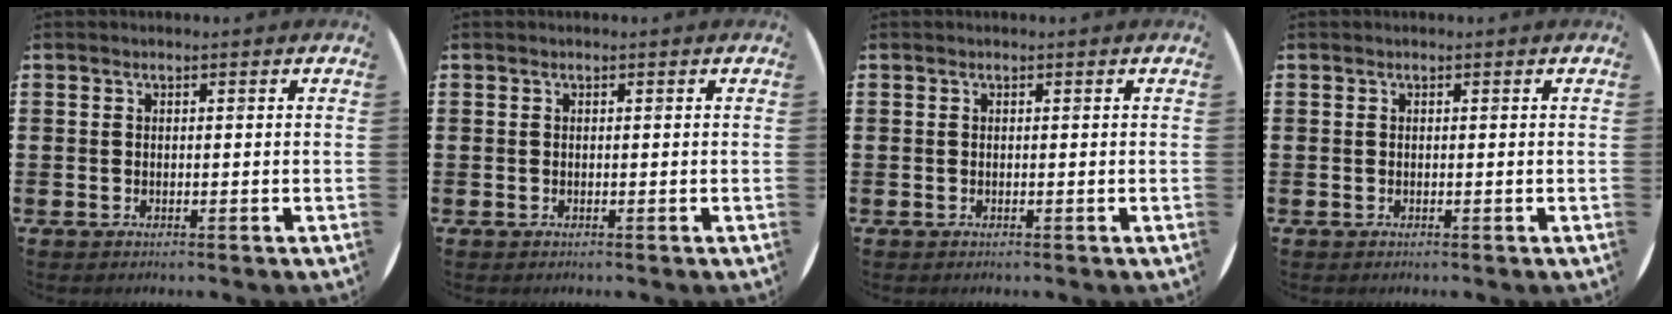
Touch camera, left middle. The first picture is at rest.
{"total": 0.0}
{"total": 0.0}
{"total": 0.0}